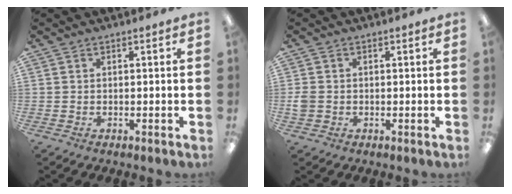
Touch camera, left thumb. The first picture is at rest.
{"total": 2.6, "force": [-0.3, 2.3, 1.1], "torque": [-0.017, 0.006, -0.005]}